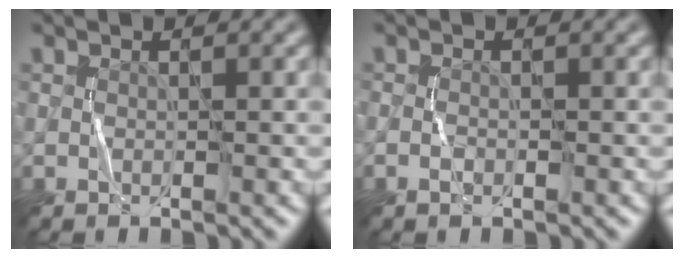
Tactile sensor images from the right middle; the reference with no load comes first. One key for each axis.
{"total": 0.7, "fx": -0.4, "fy": 0.4, "fz": 0.5, "tx": -0.011, "ty": 0.001, "tz": -0.008}